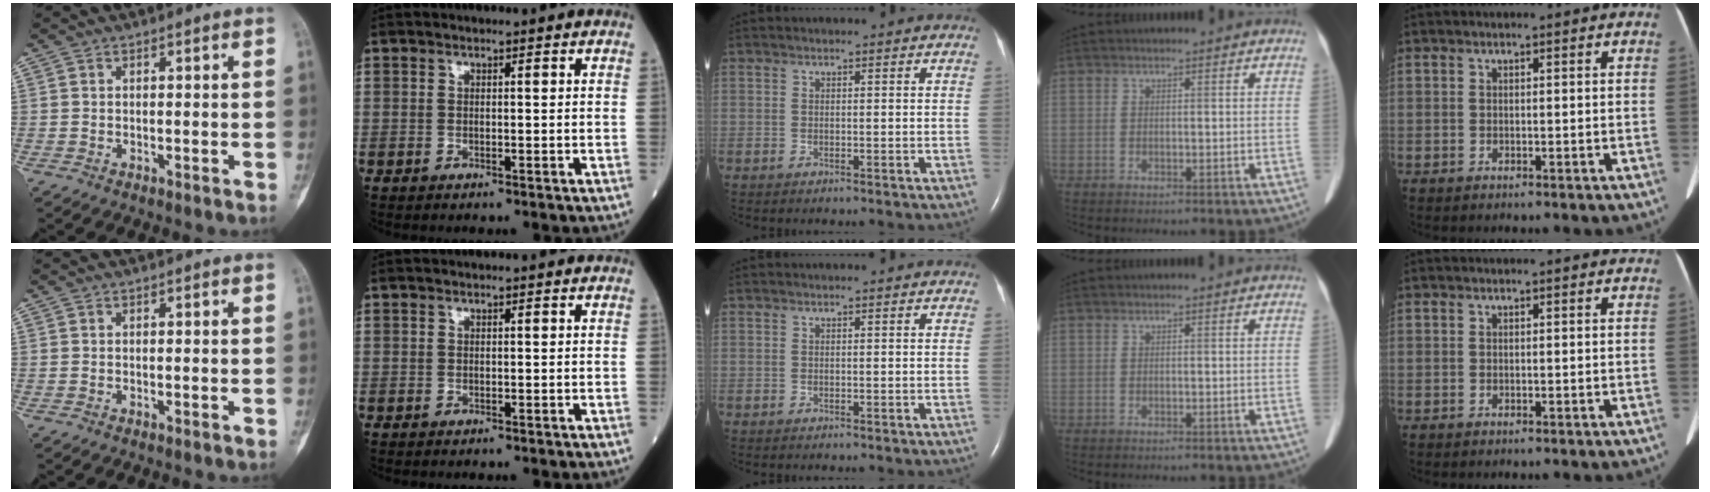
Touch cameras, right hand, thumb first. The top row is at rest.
{}